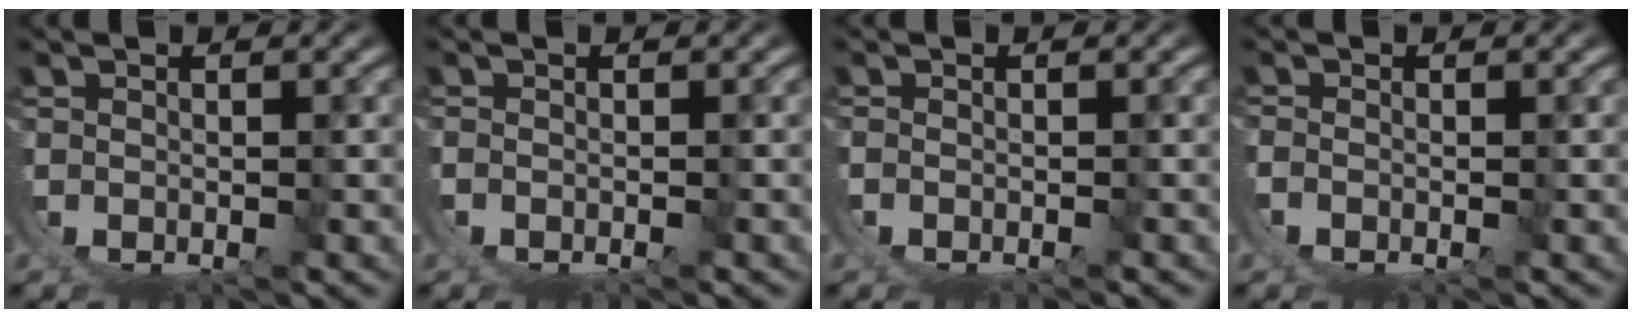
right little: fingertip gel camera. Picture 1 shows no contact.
{"total": 0.9, "force": [-0.7, -0.5, 0.2], "torque": [0.004, 0.003, -0.013]}
{"total": 0.7, "force": [-0.6, 0.0, 0.2], "torque": [0.001, 0.003, -0.011]}
{"total": 0.8, "force": [-0.6, -0.5, 0.2], "torque": [0.003, -0.001, -0.013]}